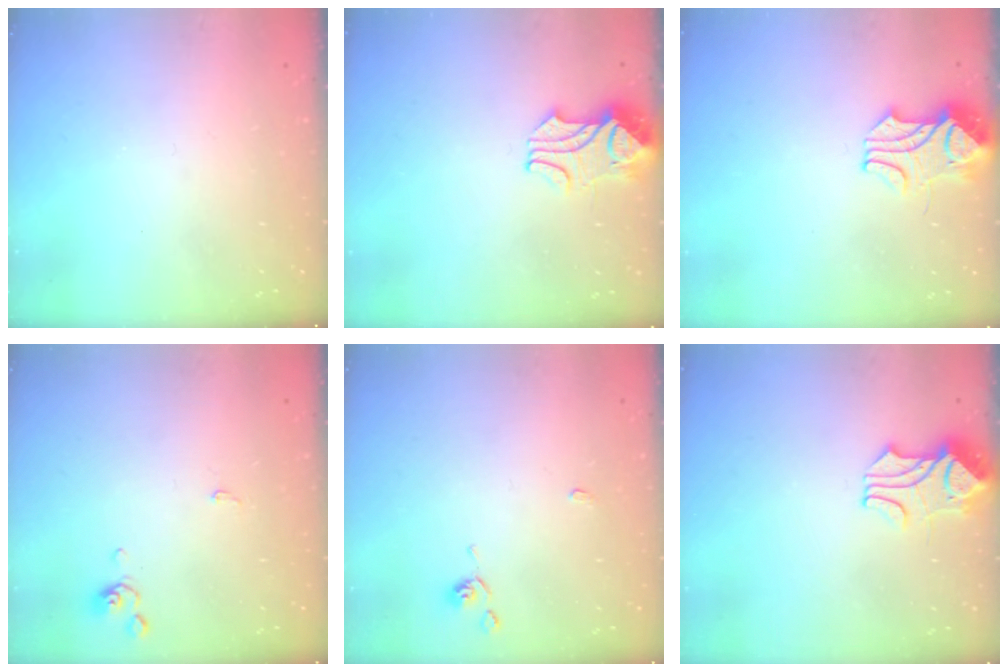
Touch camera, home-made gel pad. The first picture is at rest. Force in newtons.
{"total": 2.4, "press": 2.2, "slide": 1.0}
{"total": 2.6, "press": 2.4, "slide": 1.0}
{"total": 0.7, "press": 0.6, "slide": 0.3}
{"total": 0.9, "press": 0.9, "slide": 0.4}
{"total": 1.7, "press": 1.2, "slide": 1.1}